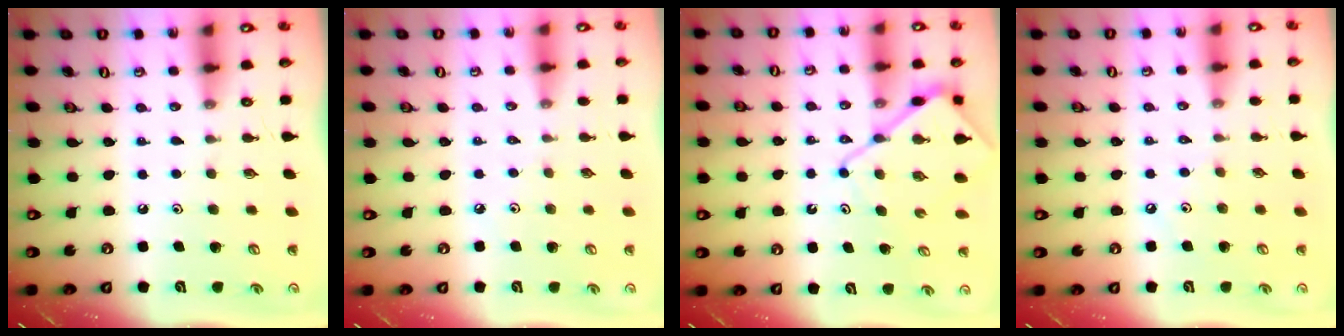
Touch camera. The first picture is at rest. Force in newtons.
{"total": 2.5, "press": 2.4, "slide": 0.5}
{"total": 10.7, "press": 10.6, "slide": 1.0}
{"total": 2.8, "press": 2.7, "slide": 0.6}